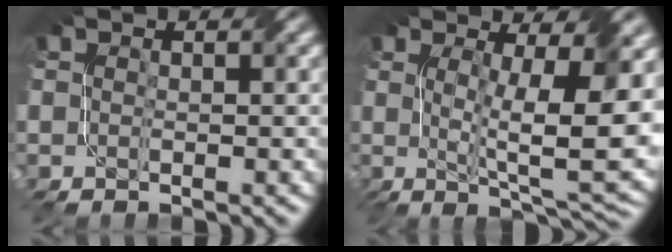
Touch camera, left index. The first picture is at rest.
{"total": 11.3, "force": [1.5, 2.7, 10.8], "torque": [-0.160, -0.011, 0.026]}